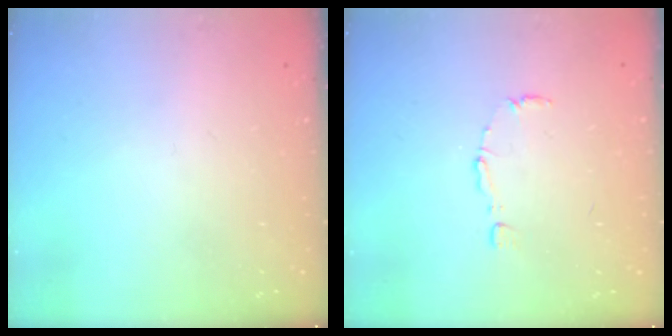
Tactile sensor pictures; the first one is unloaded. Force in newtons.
{"total": 5.8, "press": 5.8, "slide": 0.5}